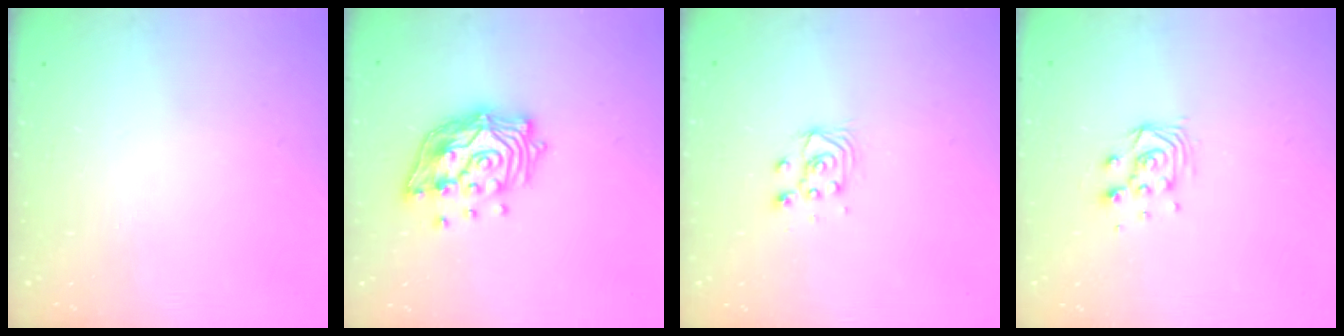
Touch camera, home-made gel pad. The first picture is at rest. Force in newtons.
{"total": 14.9, "press": 14.8, "slide": 1.7}
{"total": 3.7, "press": 3.7, "slide": 0.3}
{"total": 7.0, "press": 7.0, "slide": 0.5}